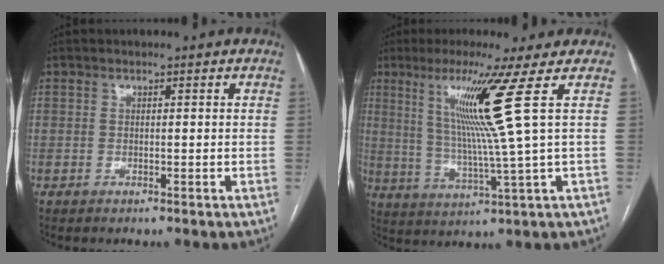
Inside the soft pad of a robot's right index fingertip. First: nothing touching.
{"total": 10.9, "force": [4.1, -3.5, 9.4], "torque": [-0.161, -0.012, 0.083]}